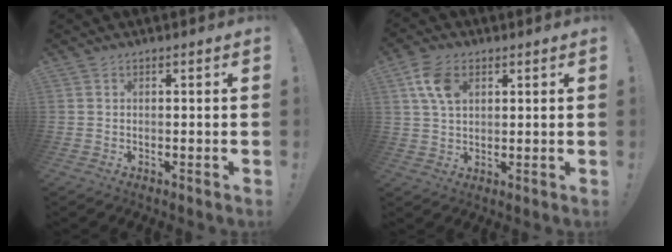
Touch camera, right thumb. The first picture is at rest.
{"total": 8.6, "force": [3.2, 5.5, 5.8], "torque": [-0.112, -0.002, 0.062]}